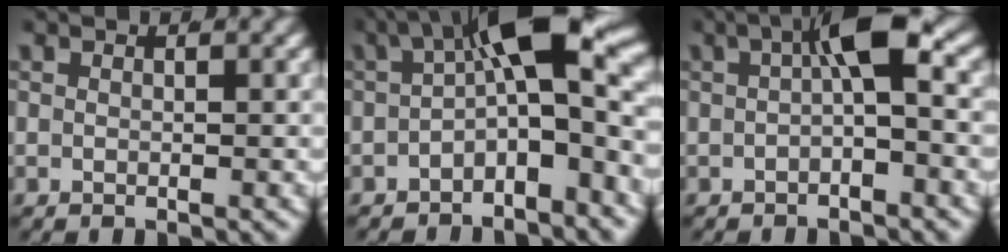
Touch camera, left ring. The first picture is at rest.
{"total": 8.2, "force": [0.1, 2.7, 7.8], "torque": [-0.106, -0.006, 0.009]}
{"total": 4.2, "force": [0.4, 0.6, 4.1], "torque": [-0.067, 0.003, 0.007]}